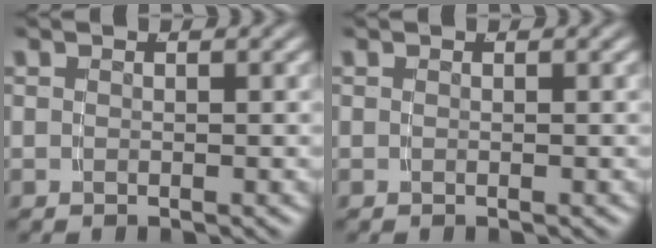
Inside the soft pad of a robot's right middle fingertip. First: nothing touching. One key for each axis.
{"total": 0.0}